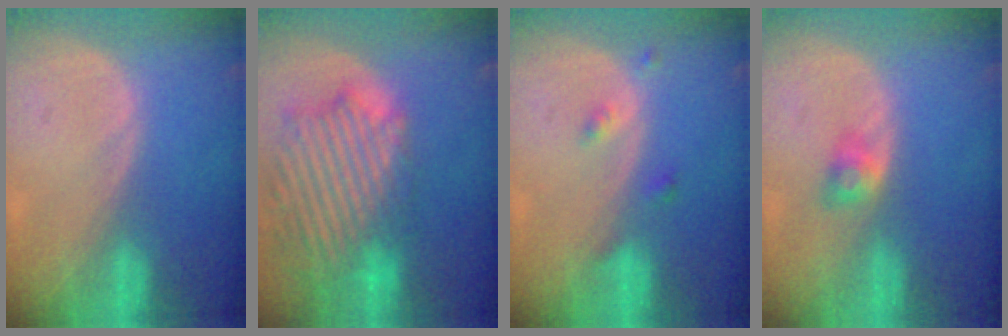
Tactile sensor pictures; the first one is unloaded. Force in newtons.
{"total": 14.4, "press": 12.4, "slide": 7.4}
{"total": 2.1, "press": 2.1, "slide": 0.2}
{"total": 2.7, "press": 2.4, "slide": 1.1}